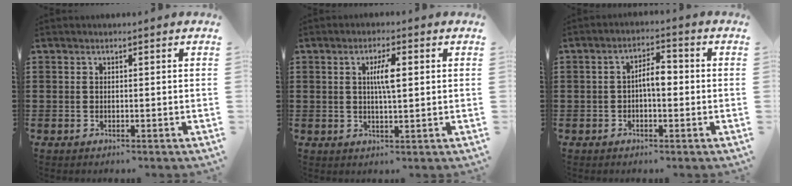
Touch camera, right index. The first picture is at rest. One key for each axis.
{"total": 4.3, "fx": 0.8, "fy": 1.1, "fz": 4.1, "tx": -0.074, "ty": 0.004, "tz": 0.009}
{"total": 4.0, "fx": -0.4, "fy": 1.5, "fz": 3.7, "tx": -0.069, "ty": 0.009, "tz": -0.010}